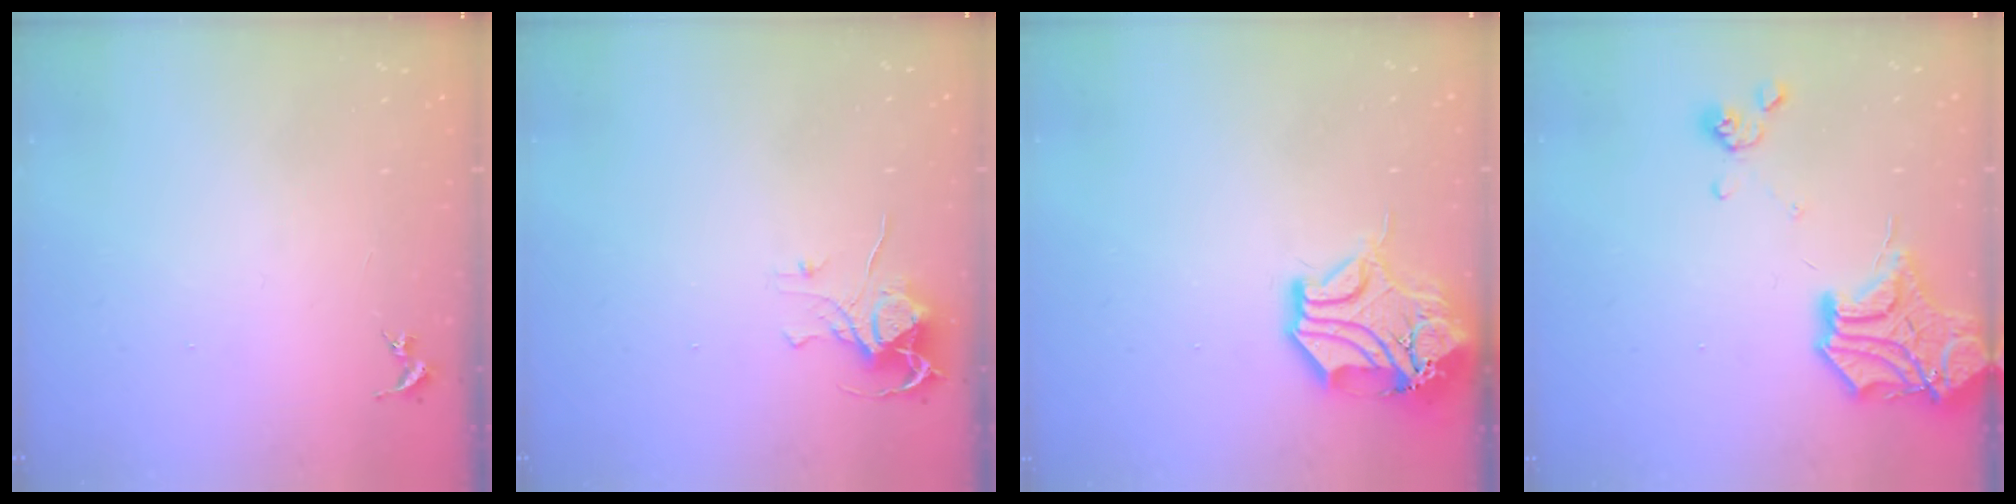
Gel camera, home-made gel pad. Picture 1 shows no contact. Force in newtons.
{"total": 8.0, "press": 8.0, "slide": 0.6}
{"total": 15.9, "press": 15.7, "slide": 2.2}
{"total": 19.9, "press": 19.8, "slide": 2.6}